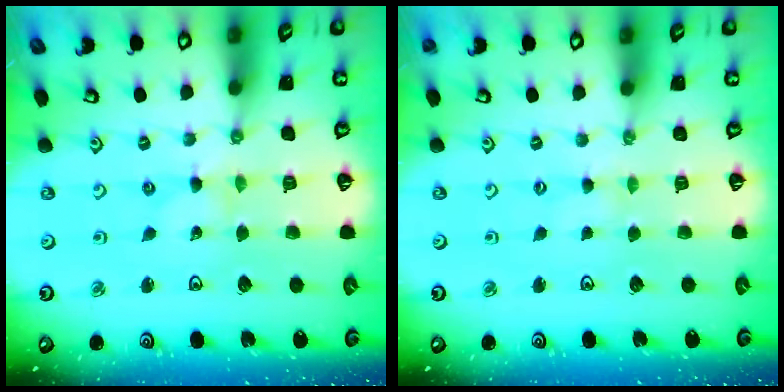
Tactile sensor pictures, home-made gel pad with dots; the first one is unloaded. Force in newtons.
{"total": 1.0, "press": 1.0, "slide": 0.2}